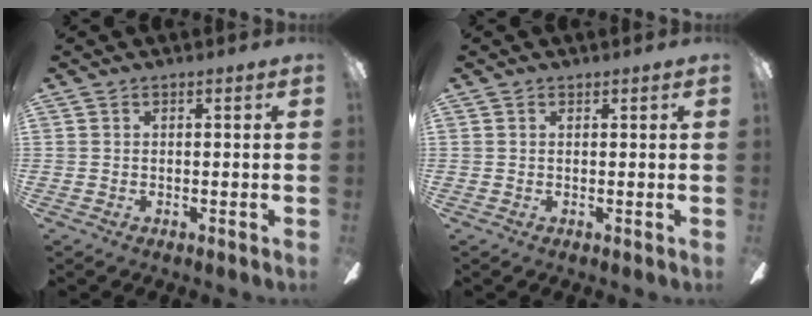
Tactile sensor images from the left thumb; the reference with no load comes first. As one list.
[{"total": 0.0}]